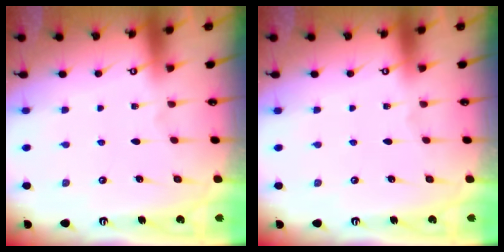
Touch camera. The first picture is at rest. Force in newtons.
{"total": 0.0}